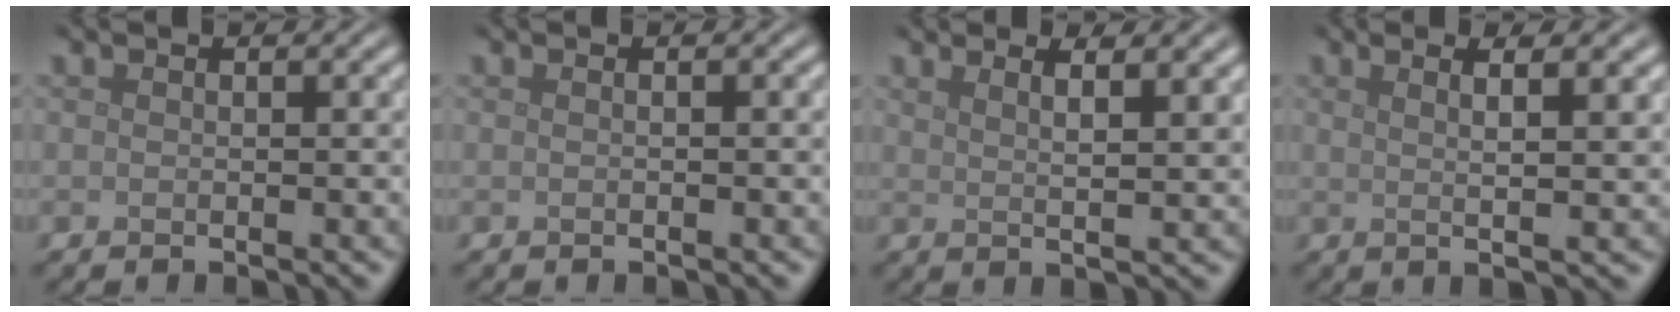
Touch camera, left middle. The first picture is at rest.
{"total": 1.4, "force": [0.3, 0.6, 1.3], "torque": [-0.007, -0.003, -0.005]}
{"total": 4.4, "force": [2.6, 1.4, 3.3], "torque": [-0.028, 0.014, 0.020]}
{"total": 4.9, "force": [1.9, 1.2, 4.4], "torque": [-0.052, 0.013, 0.011]}